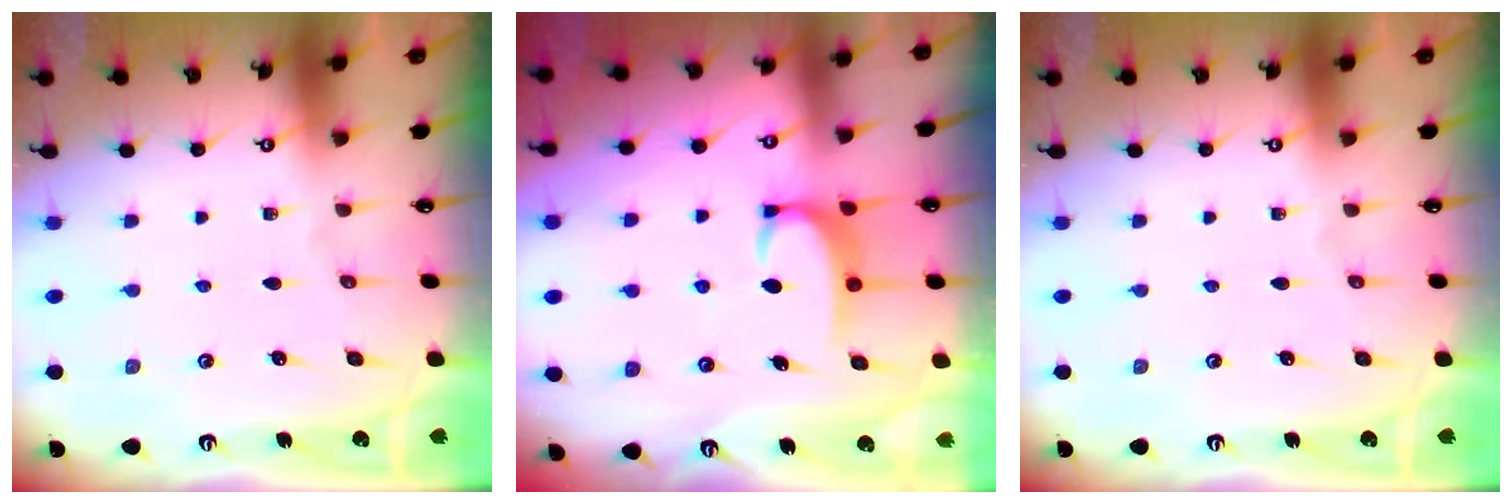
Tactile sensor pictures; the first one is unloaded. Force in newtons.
{"total": 3.4, "press": 3.4, "slide": 0.4}
{"total": 0.0}